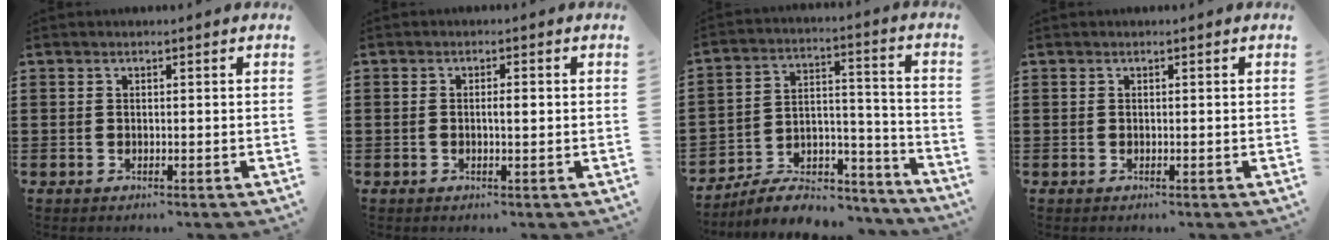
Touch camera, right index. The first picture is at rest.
{"total": 1.7, "force": [-0.1, 0.5, 1.6], "torque": [-0.031, 0.002, -0.002]}
{"total": 7.5, "force": [-6.3, 3.3, 2.5], "torque": [-0.042, 0.020, -0.118]}
{"total": 0.0}